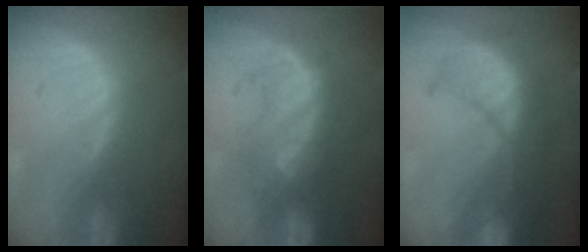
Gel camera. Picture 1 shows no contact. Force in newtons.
{"total": 8.0, "press": 7.8, "slide": 1.9}
{"total": 9.7, "press": 9.2, "slide": 3.1}